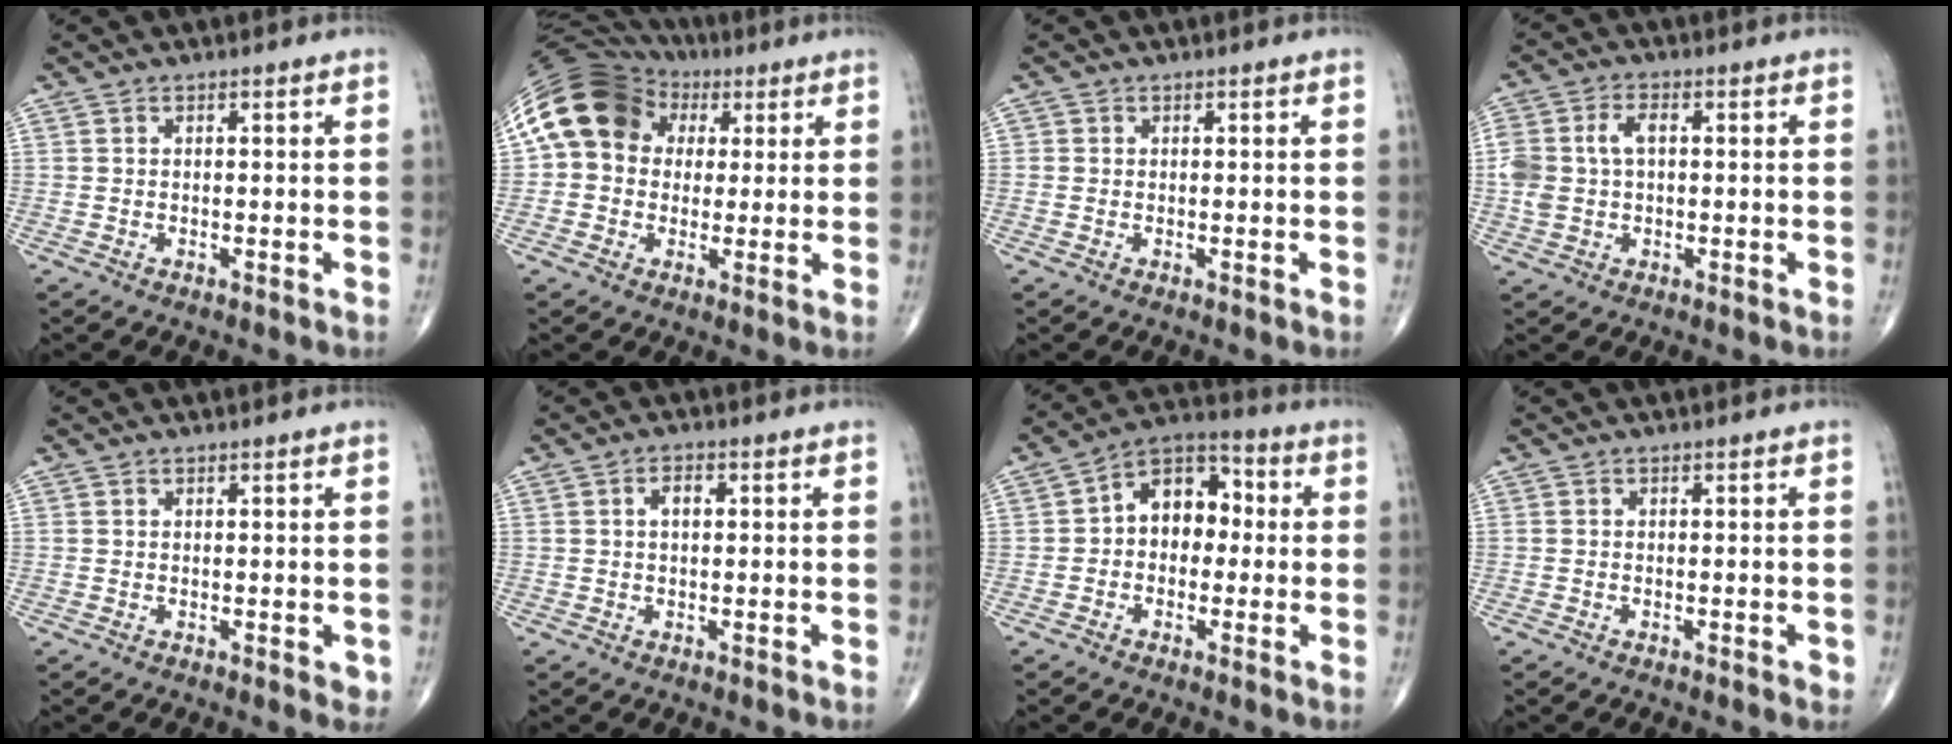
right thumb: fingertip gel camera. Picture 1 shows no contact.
{"total": 15.7, "force": [3.9, 12.6, 8.5], "torque": [-0.153, 0.037, 0.060]}
{"total": 0.0}
{"total": 7.4, "force": [0.6, 4.8, 5.6], "torque": [-0.132, 0.021, 0.012]}
{"total": 1.2, "force": [0.3, 0.5, 1.0], "torque": [-0.012, -0.004, 0.005]}
{"total": 2.5, "force": [0.5, 1.3, 2.1], "torque": [-0.035, 0.005, 0.008]}
{"total": 10.3, "force": [0.4, 7.4, 7.2], "torque": [-0.073, 0.034, -0.010]}
{"total": 0.6, "force": [-0.3, 0.1, 0.5], "torque": [-0.007, -0.002, -0.006]}